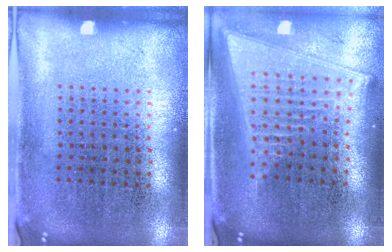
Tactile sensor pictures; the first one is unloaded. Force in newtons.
{"total": 2.1, "press": 1.7, "slide": 1.1}